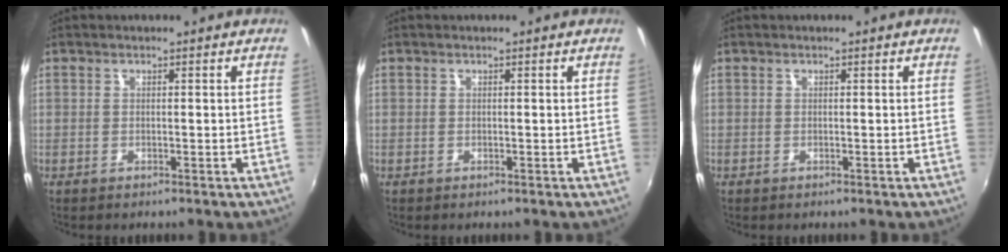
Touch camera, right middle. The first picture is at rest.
{"total": 0.0}
{"total": 0.0}